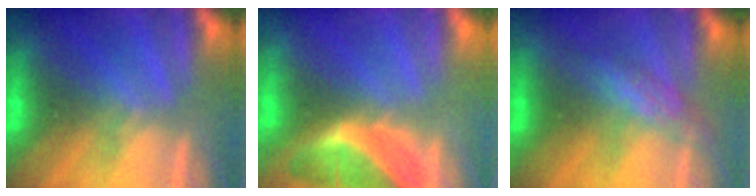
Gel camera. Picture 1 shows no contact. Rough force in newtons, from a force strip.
{"total": 1.8}
{"total": 2.7}